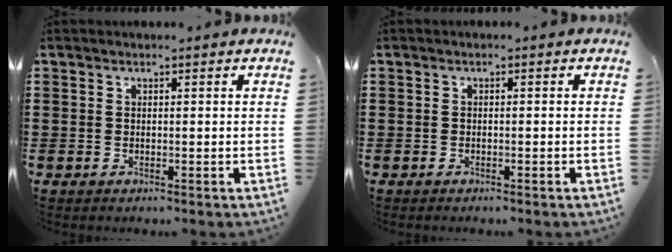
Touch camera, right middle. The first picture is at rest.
{"total": 0.6, "force": [-0.5, 0.1, 0.0], "torque": [0.001, 0.000, -0.012]}